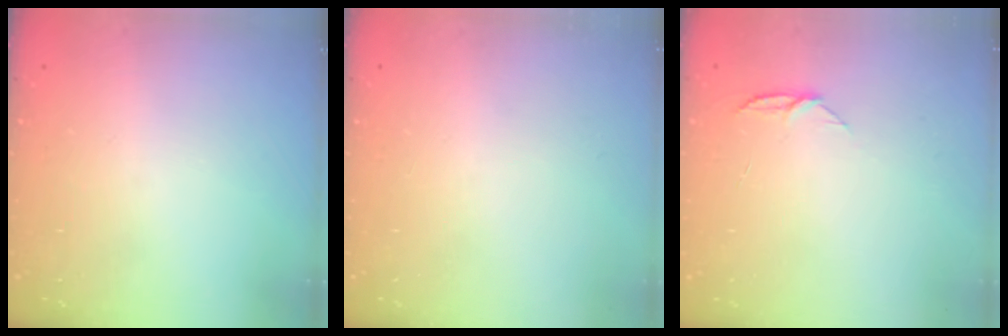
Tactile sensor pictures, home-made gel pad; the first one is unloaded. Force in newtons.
{"total": 0.0}
{"total": 5.1, "press": 5.1, "slide": 0.6}